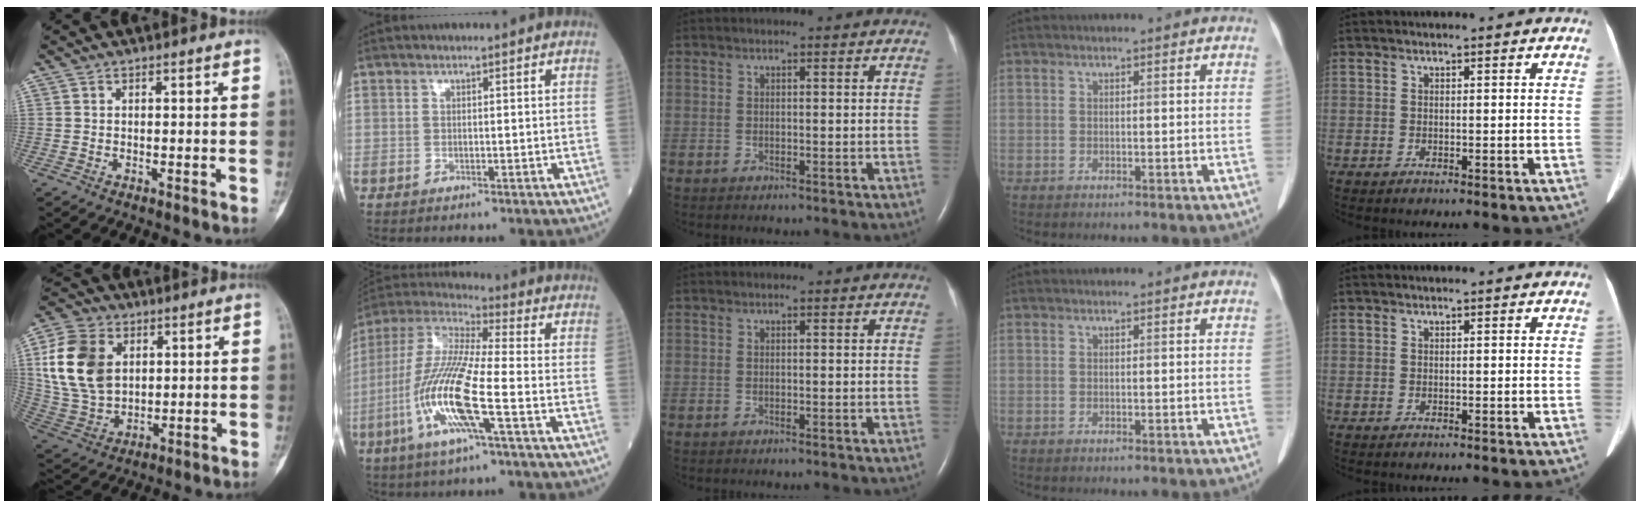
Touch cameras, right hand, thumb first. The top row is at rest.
{"thumb": {"total": 16.0, "force": [4.0, 11.4, 10.5], "torque": [-0.192, -0.006, 0.083]}, "index": {"total": 15.3, "force": [-4.9, 0.9, 14.5], "torque": [-0.311, -0.010, -0.103]}}